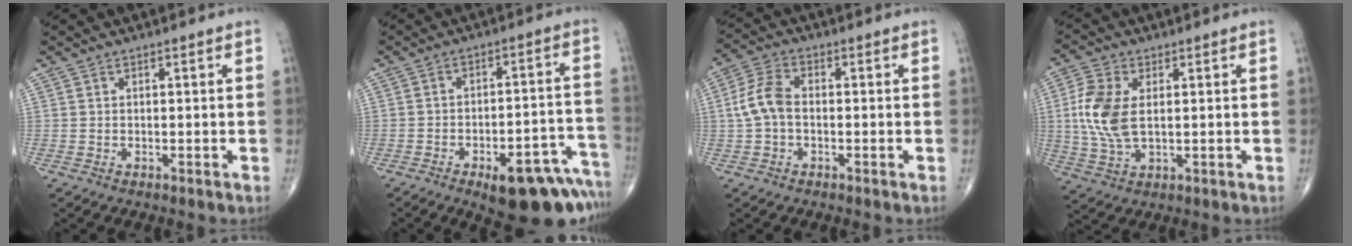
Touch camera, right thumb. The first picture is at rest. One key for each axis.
{"total": 16.6, "fx": -10.2, "fy": 6.2, "fz": 11.5, "tx": -0.079, "ty": 0.083, "tz": -0.131}
{"total": 6.6, "fx": -0.4, "fy": 4.0, "fz": 5.1, "tx": -0.113, "ty": 0.020, "tz": -0.016}
{"total": 9.9, "fx": 1.1, "fy": 5.5, "fz": 8.2, "tx": -0.189, "ty": -0.001, "tz": 0.025}